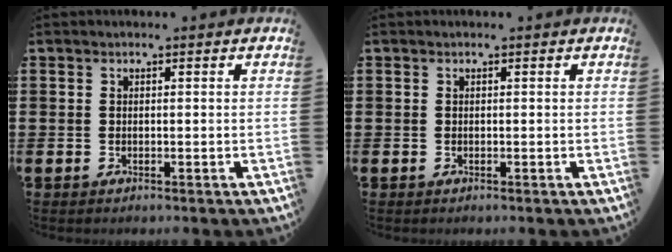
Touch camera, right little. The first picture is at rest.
{"total": 0.0}